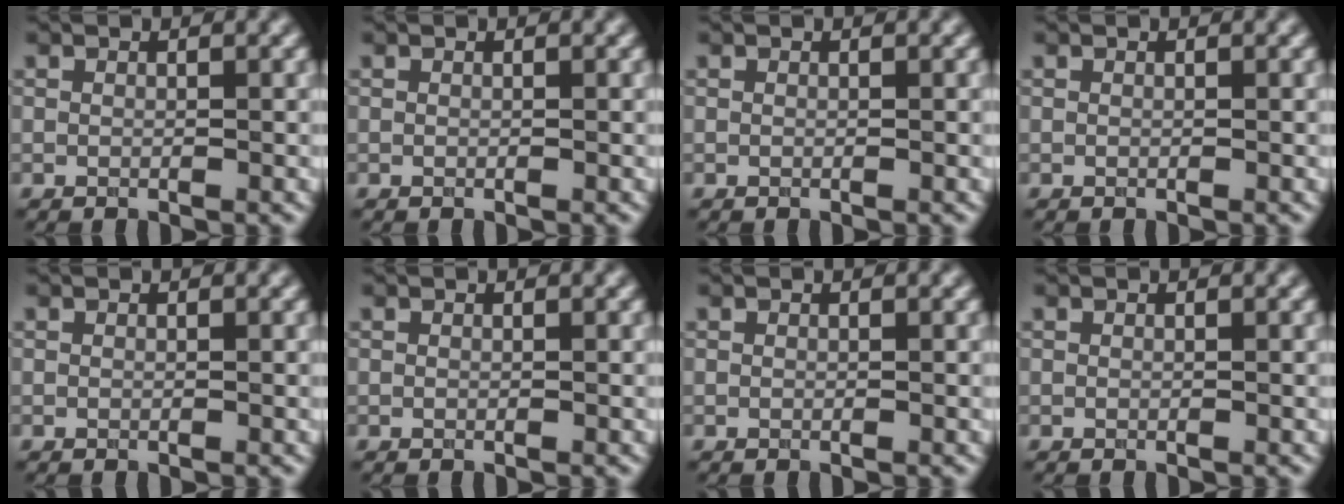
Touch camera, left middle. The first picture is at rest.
{"total": 0.0}
{"total": 0.0}
{"total": 0.0}
{"total": 0.0}
{"total": 0.0}
{"total": 0.0}
{"total": 0.0}